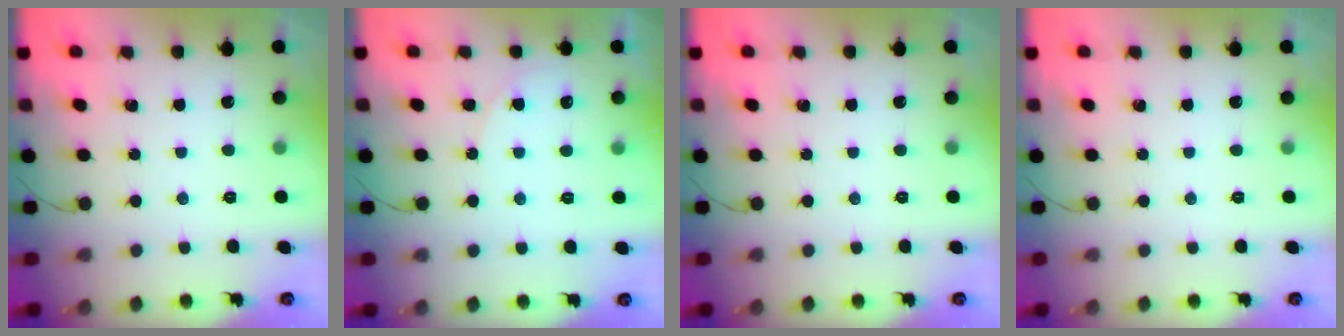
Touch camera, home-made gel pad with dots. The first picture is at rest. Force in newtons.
{"total": 4.4, "press": 4.4, "slide": 0.3}
{"total": 0.0}
{"total": 0.0}